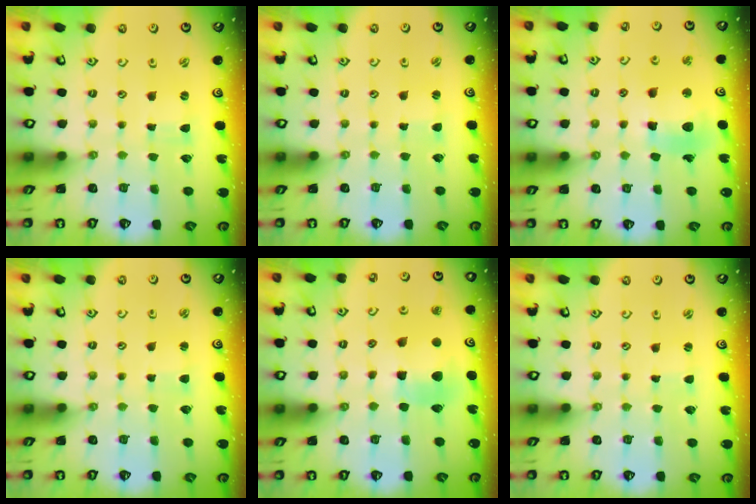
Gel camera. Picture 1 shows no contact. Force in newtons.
{"total": 1.4, "press": 1.4, "slide": 0.3}
{"total": 12.7, "press": 12.6, "slide": 1.7}
{"total": 2.6, "press": 2.6, "slide": 0.3}
{"total": 9.2, "press": 9.1, "slide": 1.5}
{"total": 0.0}